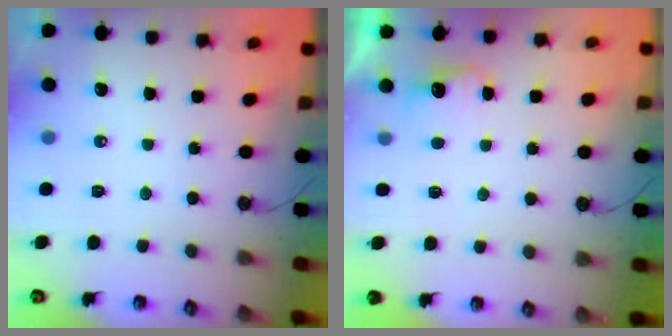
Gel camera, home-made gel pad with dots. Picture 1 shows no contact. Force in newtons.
{"total": 2.8, "press": 2.7, "slide": 0.8}